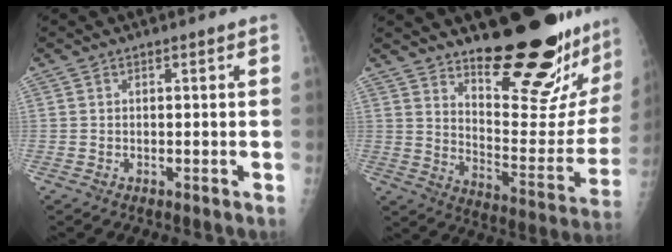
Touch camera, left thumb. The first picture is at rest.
{"total": 24.4, "force": [18.6, 6.2, 14.5], "torque": [-0.172, -0.152, 0.262]}